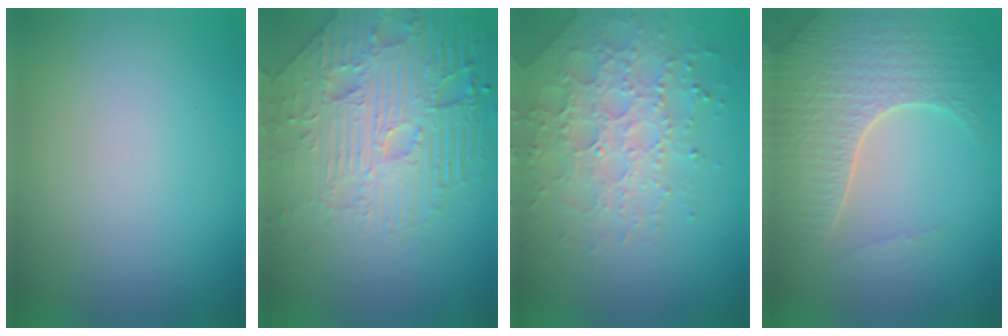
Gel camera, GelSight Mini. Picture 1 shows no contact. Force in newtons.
{"total": 8.7, "press": 6.1, "slide": 6.2}
{"total": 4.9, "press": 4.7, "slide": 1.2}
{"total": 5.0, "press": 4.5, "slide": 2.3}